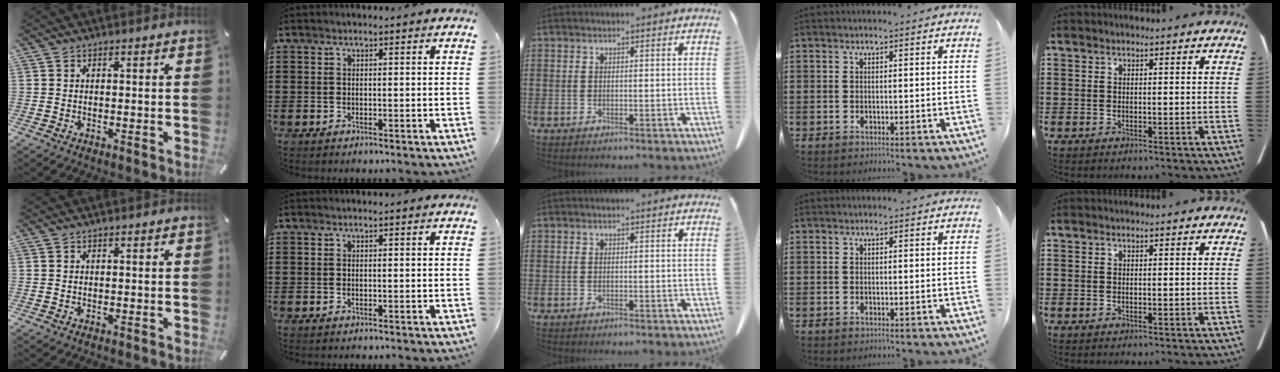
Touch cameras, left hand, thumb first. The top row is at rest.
{}